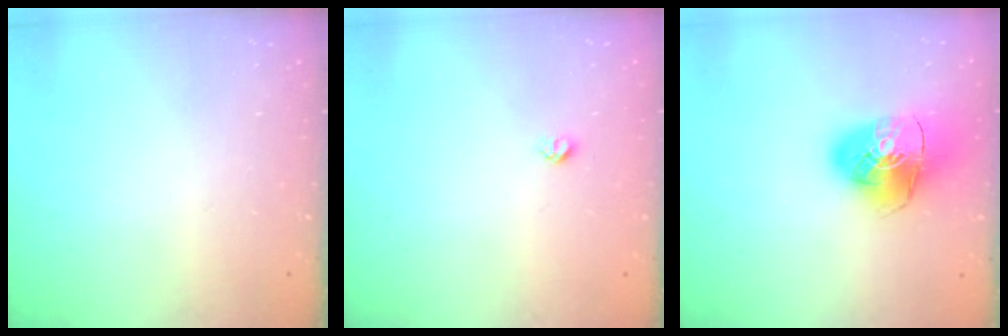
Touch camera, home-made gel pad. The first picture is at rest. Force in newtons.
{"total": 3.3, "press": 3.3, "slide": 0.5}
{"total": 12.8, "press": 12.6, "slide": 1.9}